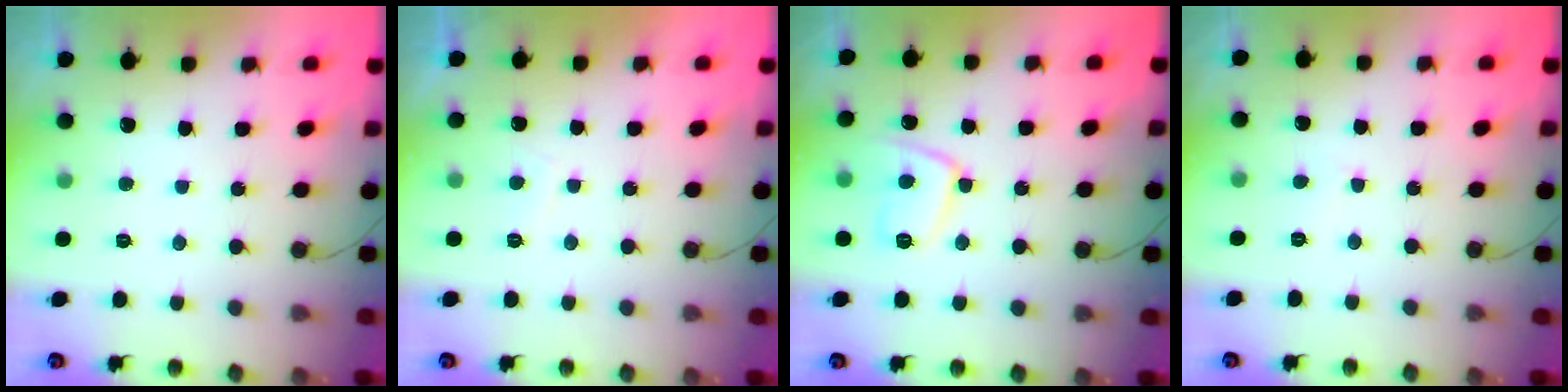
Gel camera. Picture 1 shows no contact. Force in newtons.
{"total": 1.5, "press": 1.4, "slide": 0.6}
{"total": 10.6, "press": 10.5, "slide": 0.7}
{"total": 2.1, "press": 2.1, "slide": 0.2}